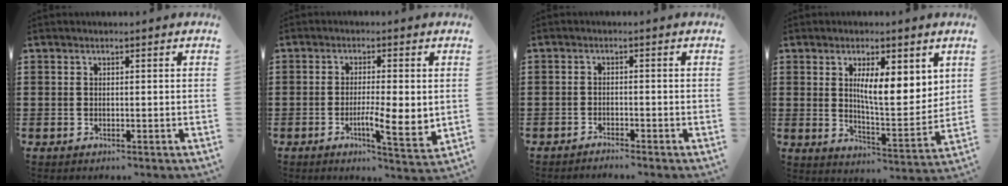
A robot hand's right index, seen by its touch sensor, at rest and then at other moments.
{"total": 6.9, "force": [-1.0, 1.6, 6.6], "torque": [-0.104, -0.008, -0.015]}
{"total": 1.4, "force": [-1.4, -0.1, 0.0], "torque": [-0.004, 0.004, -0.029]}
{"total": 7.4, "force": [3.1, 2.5, 6.3], "torque": [-0.105, -0.018, 0.047]}